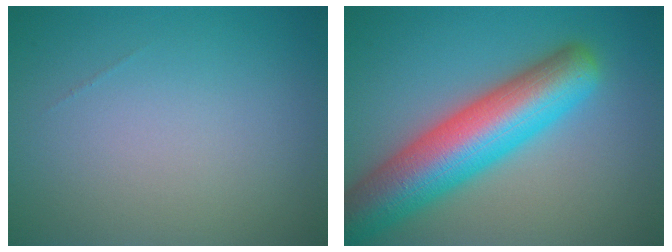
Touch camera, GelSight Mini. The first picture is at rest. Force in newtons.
{"total": 10.3, "press": 10.3, "slide": 0.4}